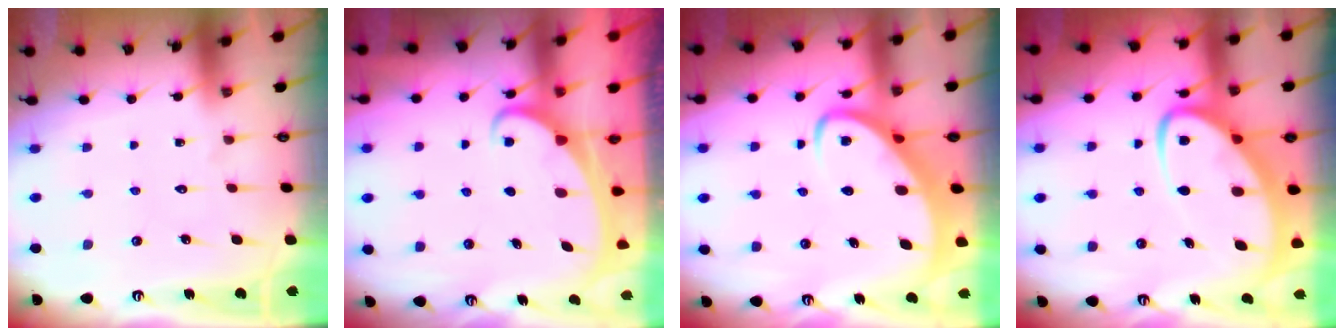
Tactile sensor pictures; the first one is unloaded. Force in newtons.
{"total": 2.1, "press": 2.1, "slide": 0.3}
{"total": 4.3, "press": 4.3, "slide": 0.6}
{"total": 9.4, "press": 9.4, "slide": 1.1}